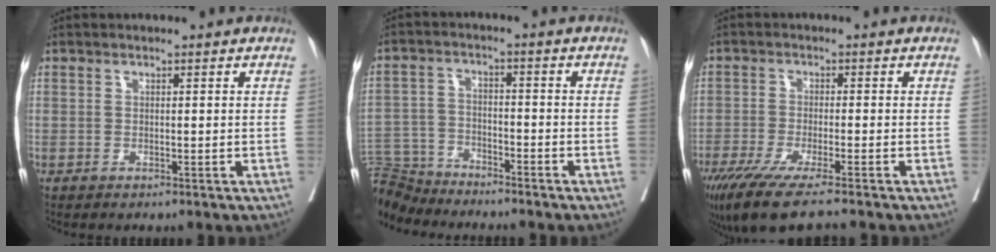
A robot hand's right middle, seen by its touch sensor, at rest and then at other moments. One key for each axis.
{"total": 9.3, "fx": -9.1, "fy": 1.9, "fz": 0.8, "tx": -0.023, "ty": 0.001, "tz": -0.170}
{"total": 9.1, "fx": -7.0, "fy": -0.1, "fz": 5.9, "tx": -0.096, "ty": -0.028, "tz": -0.120}